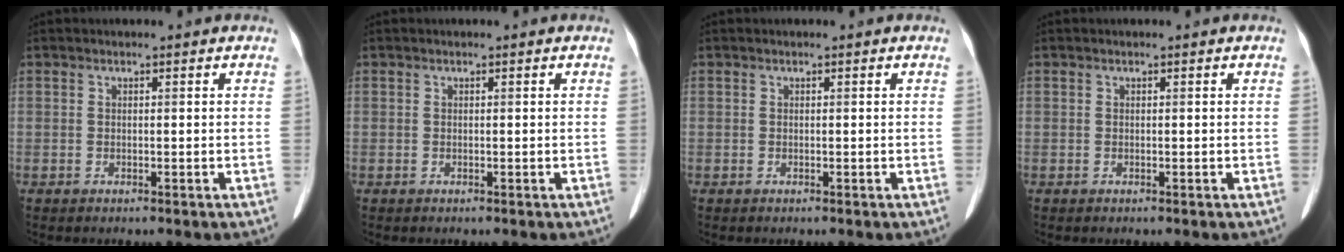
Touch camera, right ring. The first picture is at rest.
{"total": 0.0}
{"total": 0.0}
{"total": 0.0}